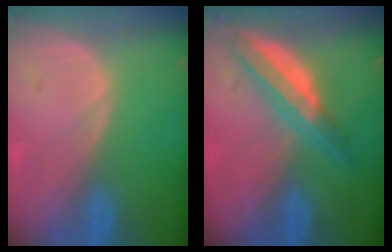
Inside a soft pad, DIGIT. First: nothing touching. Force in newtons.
{"total": 6.6, "press": 5.6, "slide": 3.4}